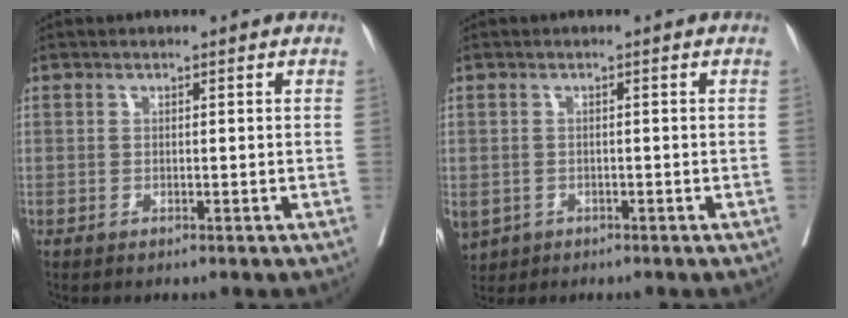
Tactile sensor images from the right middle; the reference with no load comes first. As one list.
[{"total": 6.1, "force": [-2.9, 4.9, 2.2], "torque": [-0.064, -0.004, -0.040]}]